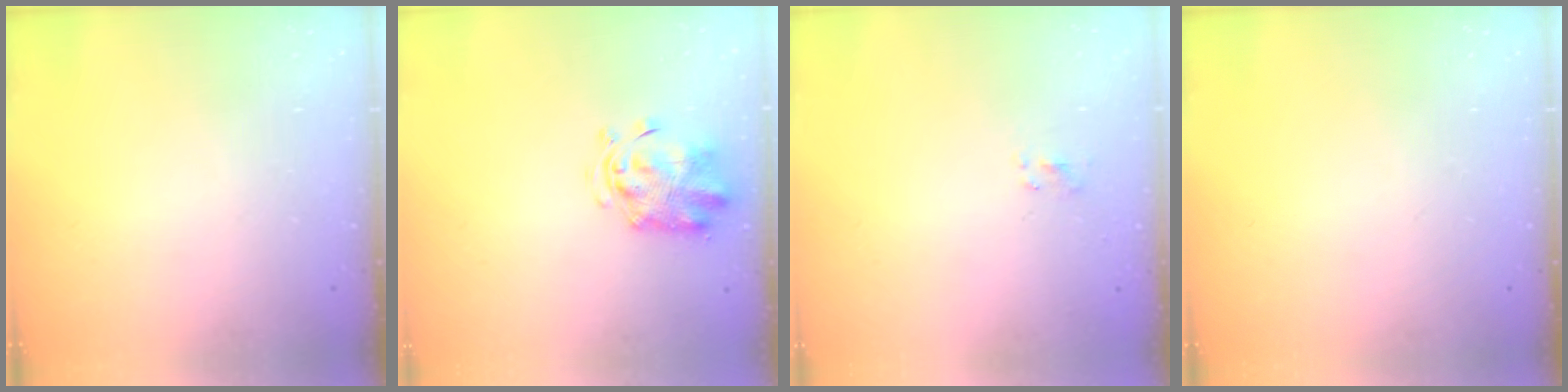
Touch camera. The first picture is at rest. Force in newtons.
{"total": 2.9, "press": 2.9, "slide": 0.7}
{"total": 0.8, "press": 0.5, "slide": 0.6}
{"total": 0.0}